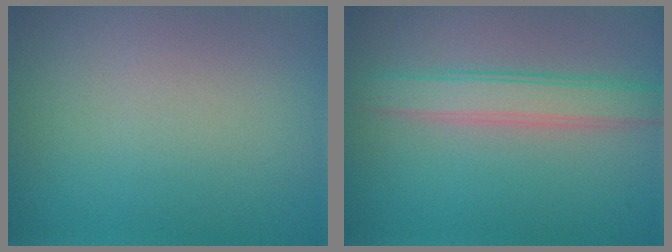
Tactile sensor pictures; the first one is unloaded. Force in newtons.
{"total": 3.6, "press": 3.6, "slide": 0.1}